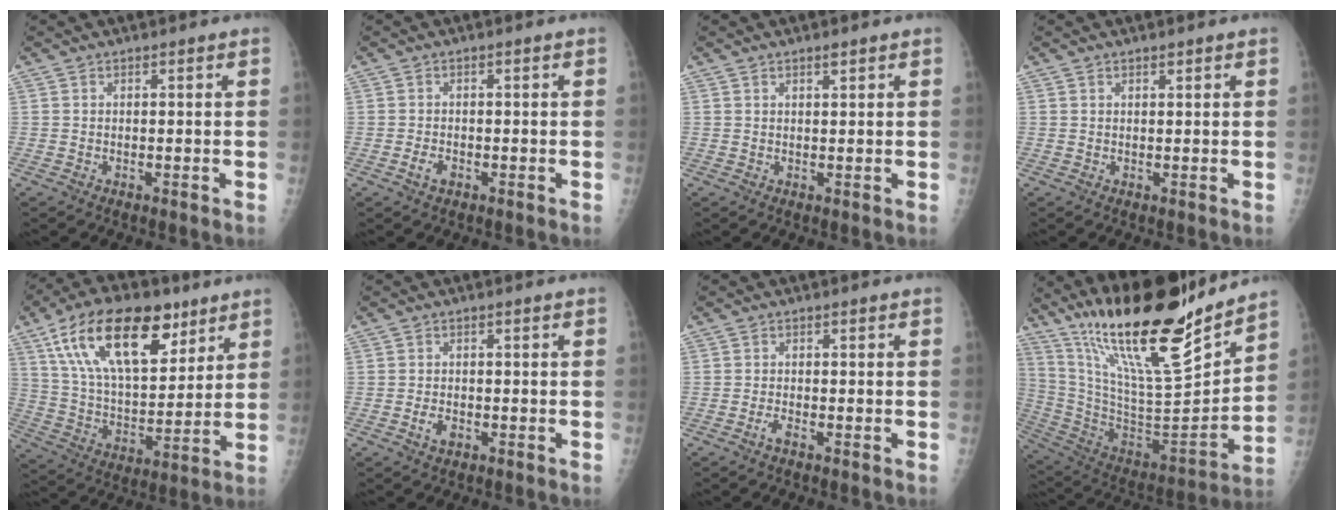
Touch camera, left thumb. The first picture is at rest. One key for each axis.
{"total": 2.0, "fx": -0.9, "fy": 1.2, "fz": 1.3, "tx": -0.024, "ty": 0.006, "tz": -0.016}
{"total": 1.2, "fx": 0.8, "fy": 0.3, "fz": 0.8, "tx": -0.009, "ty": -0.005, "tz": 0.015}
{"total": 0.8, "fx": 0.6, "fy": 0.3, "fz": 0.5, "tx": -0.005, "ty": -0.003, "tz": 0.010}
{"total": 23.2, "fx": 12.4, "fy": 11.4, "fz": 16.0, "tx": -0.247, "ty": -0.029, "tz": 0.218}
{"total": 2.3, "fx": -1.0, "fy": 1.4, "fz": 1.5, "tx": -0.025, "ty": 0.004, "tz": -0.015}
{"total": 1.3, "fx": -0.9, "fy": 0.3, "fz": 0.9, "tx": -0.023, "ty": 0.004, "tz": -0.019}
{"total": 26.4, "fx": 20.5, "fy": 4.6, "fz": 15.9, "tx": -0.237, "ty": -0.111, "tz": 0.359}